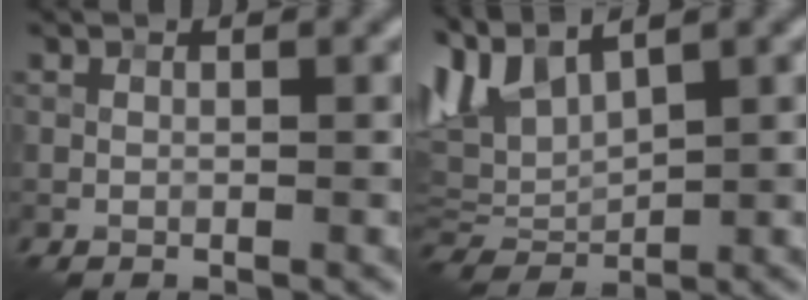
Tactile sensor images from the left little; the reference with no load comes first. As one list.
[{"total": 5.7, "force": [3.0, 2.6, 4.1], "torque": [-0.094, 0.003, 0.056]}]